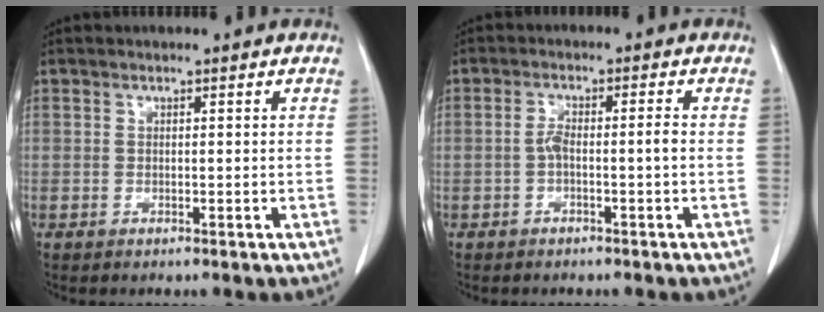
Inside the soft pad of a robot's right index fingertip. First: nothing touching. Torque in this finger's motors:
{"motor_torque": [0.36, -0.02, 0.00, 0.06]}